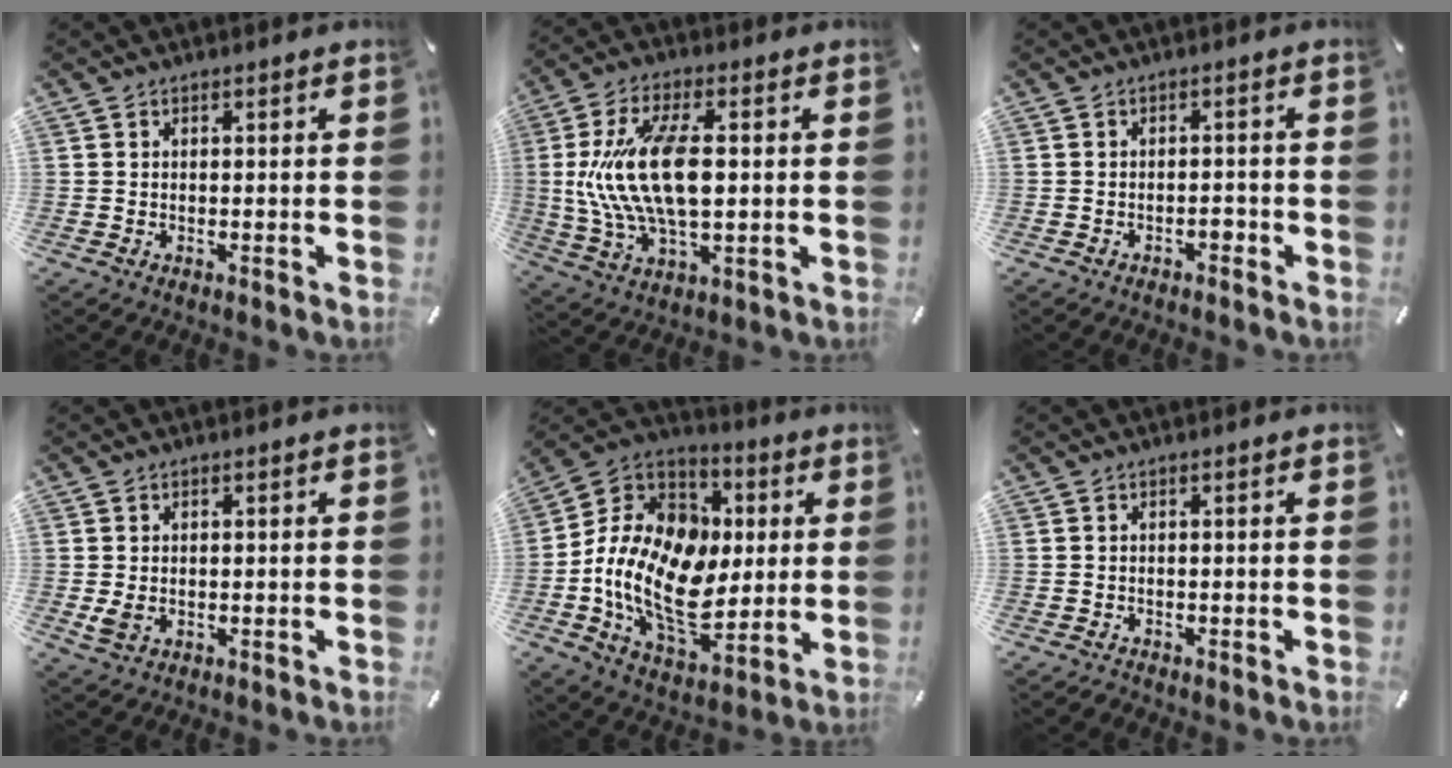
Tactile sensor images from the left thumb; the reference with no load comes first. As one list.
[{"total": 17.2, "force": [1.5, 8.5, 14.9], "torque": [-0.328, -0.007, 0.022]}, {"total": 2.2, "force": [-1.3, 1.1, 1.3], "torque": [-0.023, 0.006, -0.026]}, {"total": 2.8, "force": [-0.3, 2.0, 1.9], "torque": [-0.047, -0.003, -0.008]}, {"total": 20.0, "force": [-2.1, 14.5, 13.6], "torque": [-0.287, -0.003, -0.037]}, {"total": 0.8, "force": [-0.8, 0.2, -0.1], "torque": [0.001, 0.003, -0.017]}]